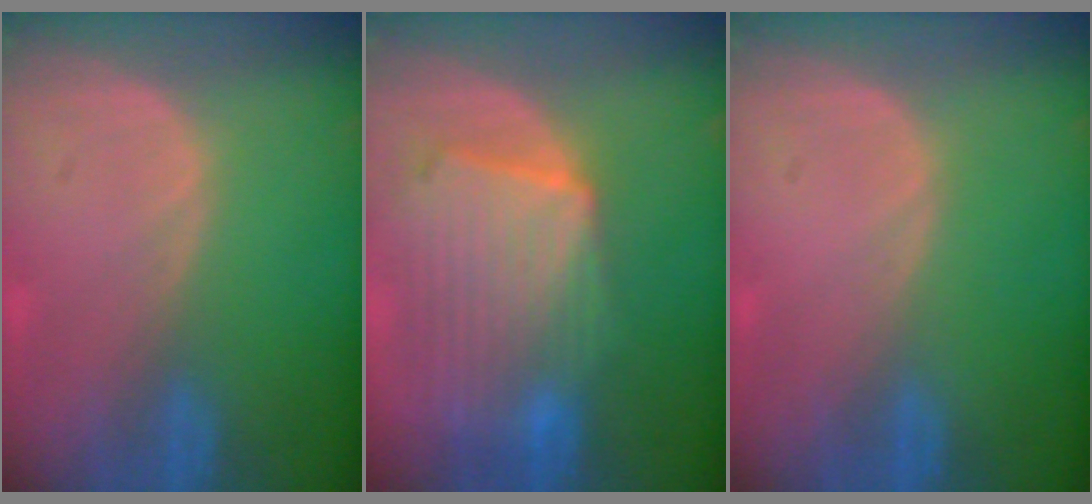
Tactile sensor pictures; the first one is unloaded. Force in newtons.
{"total": 10.7, "press": 9.3, "slide": 5.3}
{"total": 0.0}